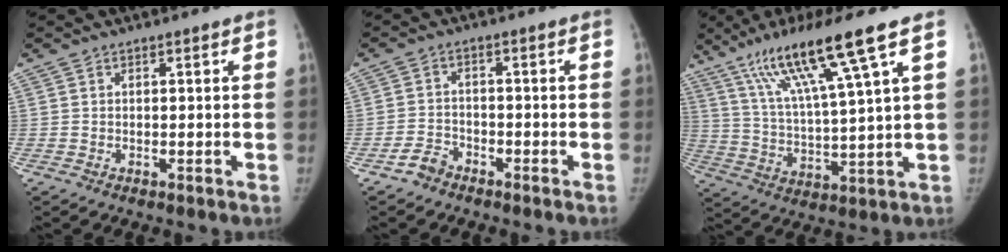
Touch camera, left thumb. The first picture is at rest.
{"total": 3.3, "force": [-2.6, 1.9, 0.7], "torque": [-0.013, 0.017, -0.050]}
{"total": 16.3, "force": [9.3, 0.4, 13.4], "torque": [-0.245, -0.029, 0.171]}